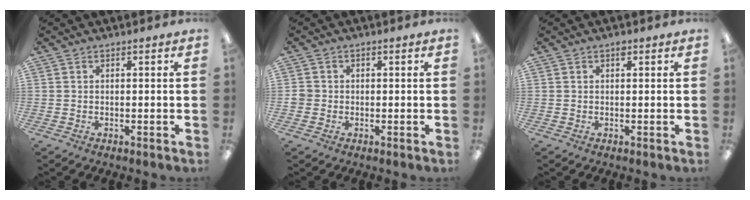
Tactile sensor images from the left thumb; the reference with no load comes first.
{"total": 1.8, "force": [-0.4, 1.7, 0.4], "torque": [-0.006, 0.005, -0.011]}
{"total": 0.8, "force": [0.5, 0.3, 0.5], "torque": [-0.004, -0.001, 0.007]}